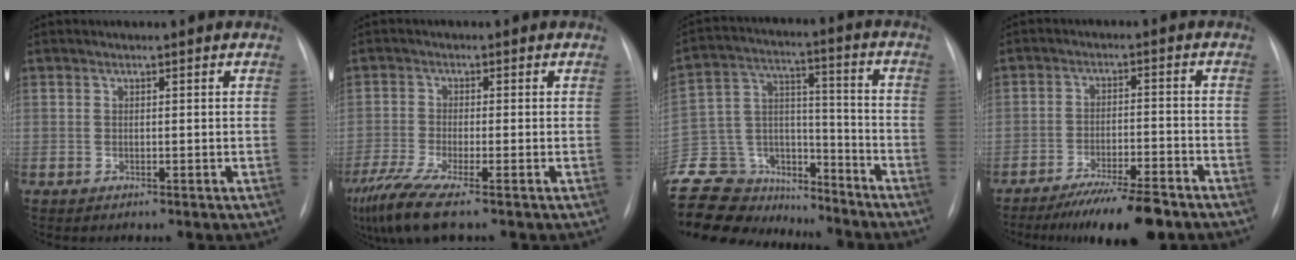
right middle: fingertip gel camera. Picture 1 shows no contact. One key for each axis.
{"total": 8.5, "fx": -6.0, "fy": 0.7, "fz": 6.0, "tx": -0.125, "ty": -0.024, "tz": -0.113}
{"total": 17.0, "fx": -15.2, "fy": 6.9, "fz": 3.1, "tx": -0.062, "ty": 0.074, "tz": -0.252}
{"total": 10.5, "fx": -8.4, "fy": 1.2, "fz": 6.2, "tx": -0.094, "ty": -0.021, "tz": -0.136}